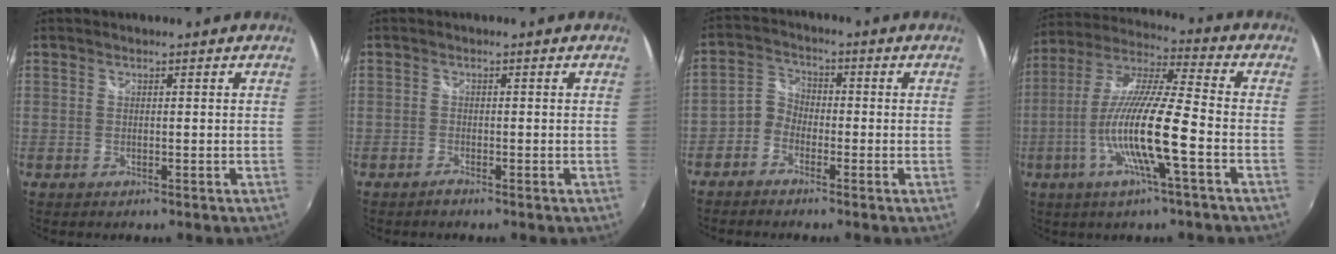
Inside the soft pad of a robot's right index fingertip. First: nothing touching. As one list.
[{"total": 0.9, "force": [-0.9, 0.1, 0.3], "torque": [-0.006, -0.003, -0.020]}, {"total": 4.0, "force": [-2.5, 3.0, 1.2], "torque": [-0.025, 0.015, -0.057]}, {"total": 15.4, "force": [-5.1, 0.8, 14.5], "torque": [-0.273, -0.011, -0.099]}]